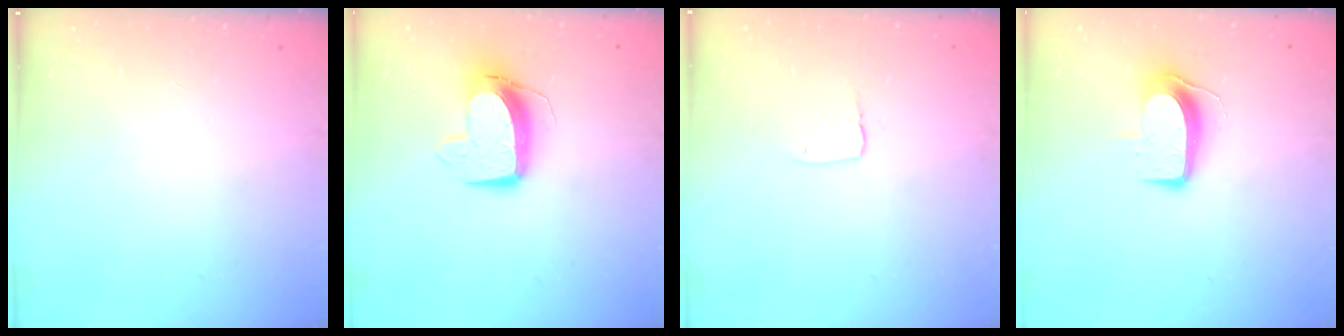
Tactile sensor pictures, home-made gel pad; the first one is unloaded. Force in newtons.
{"total": 11.1, "press": 11.0, "slide": 1.0}
{"total": 2.9, "press": 2.9, "slide": 0.2}
{"total": 9.3, "press": 9.3, "slide": 1.1}